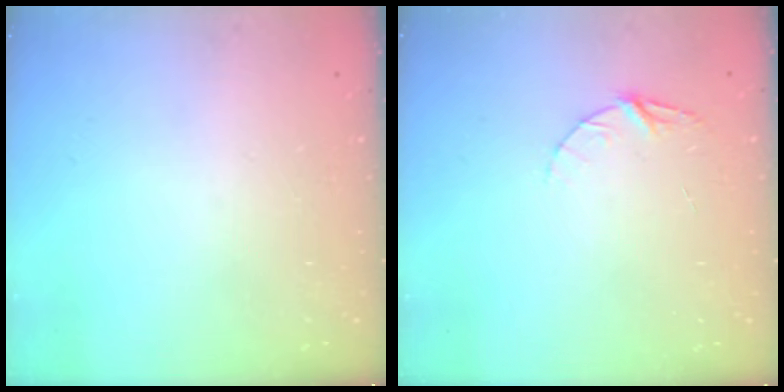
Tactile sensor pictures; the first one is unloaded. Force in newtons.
{"total": 5.0, "press": 5.0, "slide": 0.5}